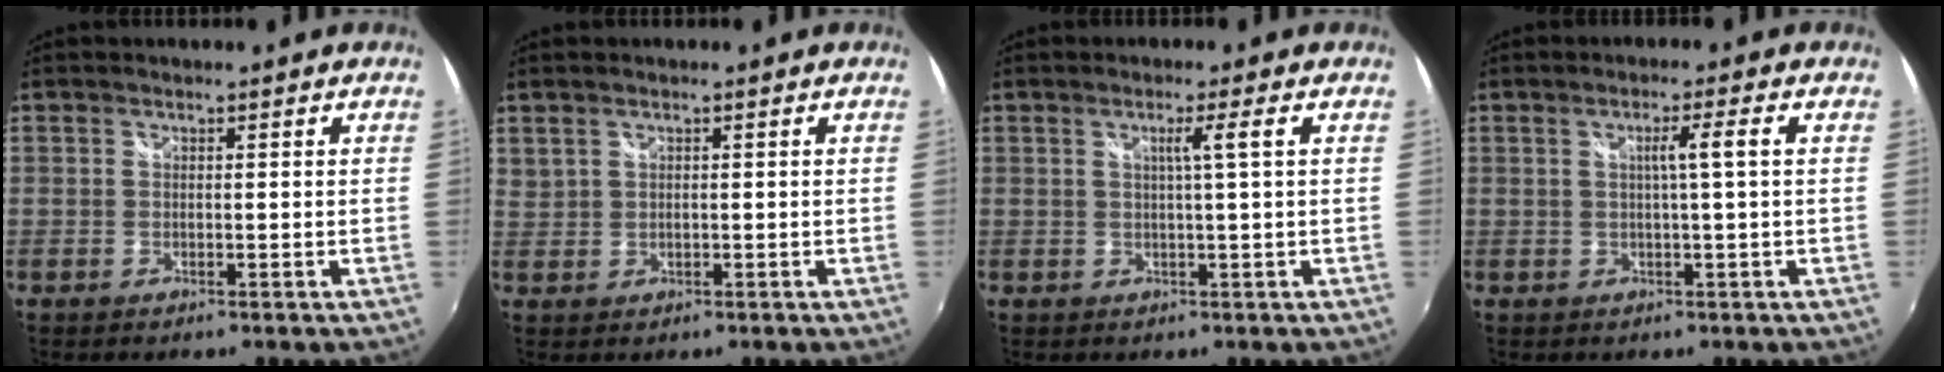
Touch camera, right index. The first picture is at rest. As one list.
[{"total": 2.4, "force": [1.5, 1.5, 1.1], "torque": [-0.019, -0.001, 0.033]}, {"total": 2.8, "force": [0.6, -1.0, 2.6], "torque": [-0.045, -0.002, 0.011]}, {"total": 3.4, "force": [0.3, -0.9, 3.3], "torque": [-0.057, 0.000, 0.005]}]